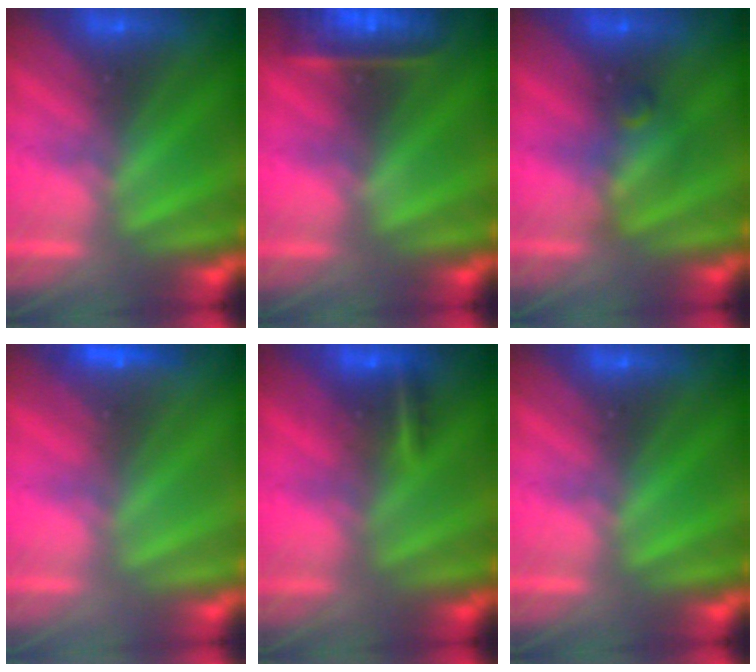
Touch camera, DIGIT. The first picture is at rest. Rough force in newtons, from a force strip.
{"total": 6.9}
{"total": 2.4}
{"total": 2.4}
{"total": 8.6}
{"total": 0.0}